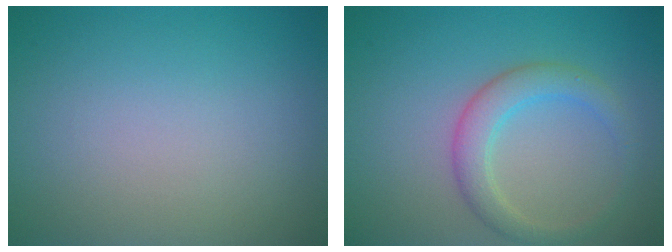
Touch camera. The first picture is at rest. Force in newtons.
{"total": 3.1, "press": 3.1, "slide": 0.2}